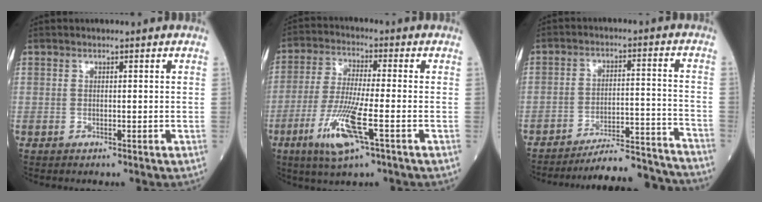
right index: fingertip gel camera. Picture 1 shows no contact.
{"total": 10.6, "force": [-4.5, 0.8, 9.5], "torque": [-0.199, -0.021, -0.084]}
{"total": 15.3, "force": [-15.0, 0.1, 3.0], "torque": [-0.038, 0.015, -0.213]}